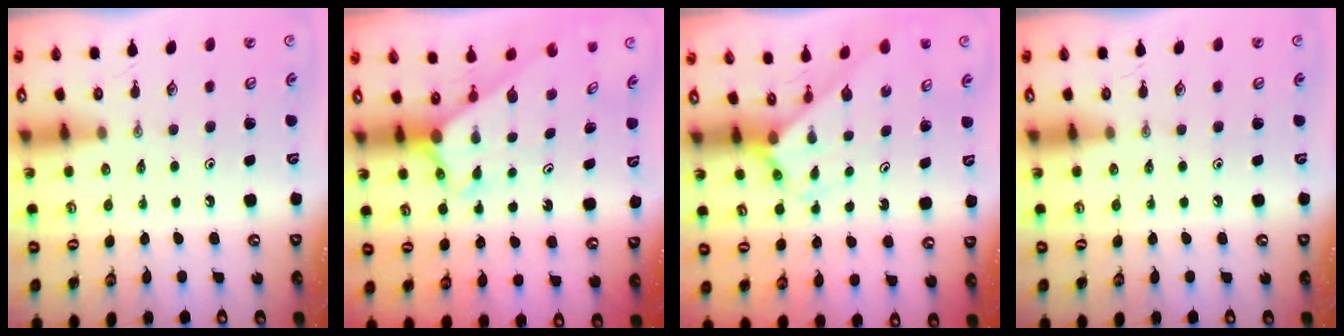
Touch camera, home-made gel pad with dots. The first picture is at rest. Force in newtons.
{"total": 2.7, "press": 2.7, "slide": 0.2}
{"total": 2.2, "press": 2.2, "slide": 0.1}
{"total": 0.0}